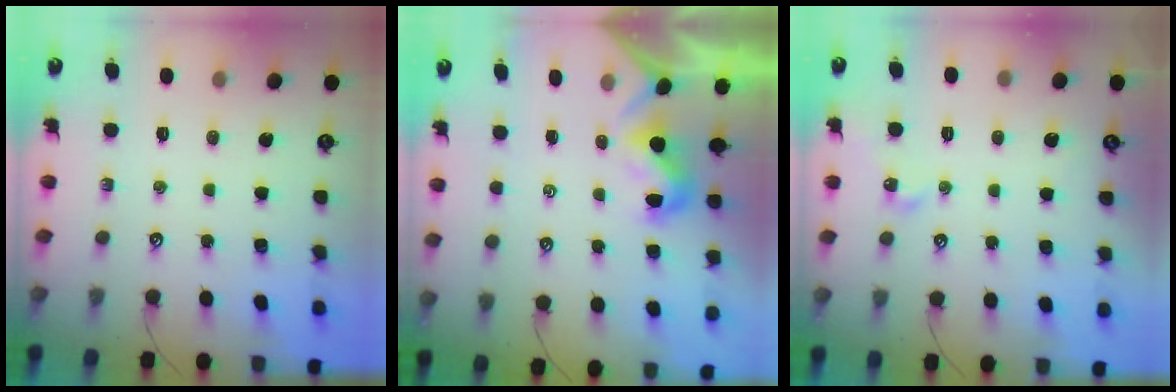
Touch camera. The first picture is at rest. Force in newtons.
{"total": 1.0, "press": 0.8, "slide": 0.5}
{"total": 2.0, "press": 1.9, "slide": 0.3}